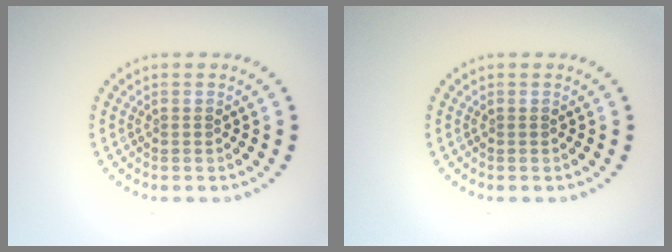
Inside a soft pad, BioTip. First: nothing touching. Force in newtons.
{"total": 0.0}